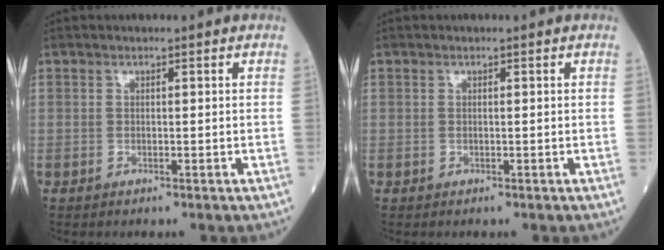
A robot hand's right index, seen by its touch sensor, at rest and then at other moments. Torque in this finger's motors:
{"motor_torque": [0.18, 0.10, -0.03, -0.01]}